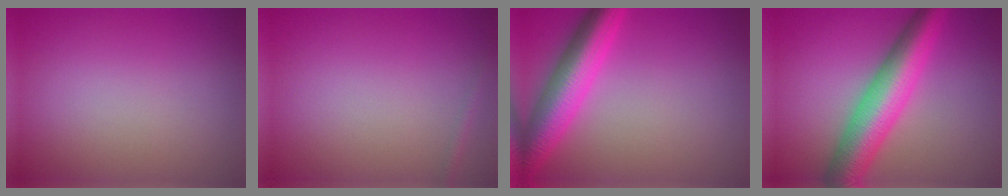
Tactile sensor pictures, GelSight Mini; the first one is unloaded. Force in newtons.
{"total": 0.8, "press": 0.8, "slide": 0.0}
{"total": 6.8, "press": 6.8, "slide": 0.3}
{"total": 8.4, "press": 8.4, "slide": 0.2}